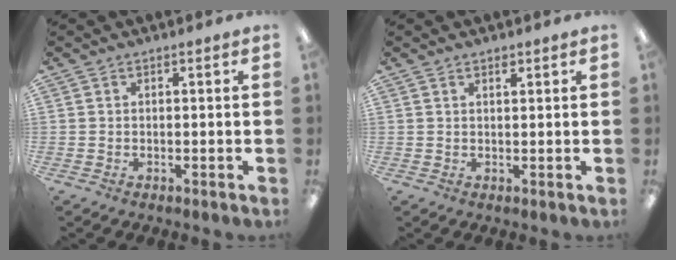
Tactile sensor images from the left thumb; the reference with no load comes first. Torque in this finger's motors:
{"motor_torque": [0.20, -0.08, -0.40, 0.19, 0.00]}